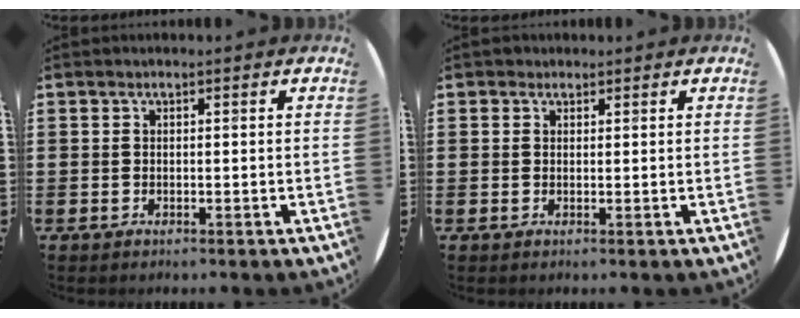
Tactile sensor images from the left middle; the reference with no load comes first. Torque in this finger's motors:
{"motor_torque": [-0.20, 0.01, -0.01, -0.01]}